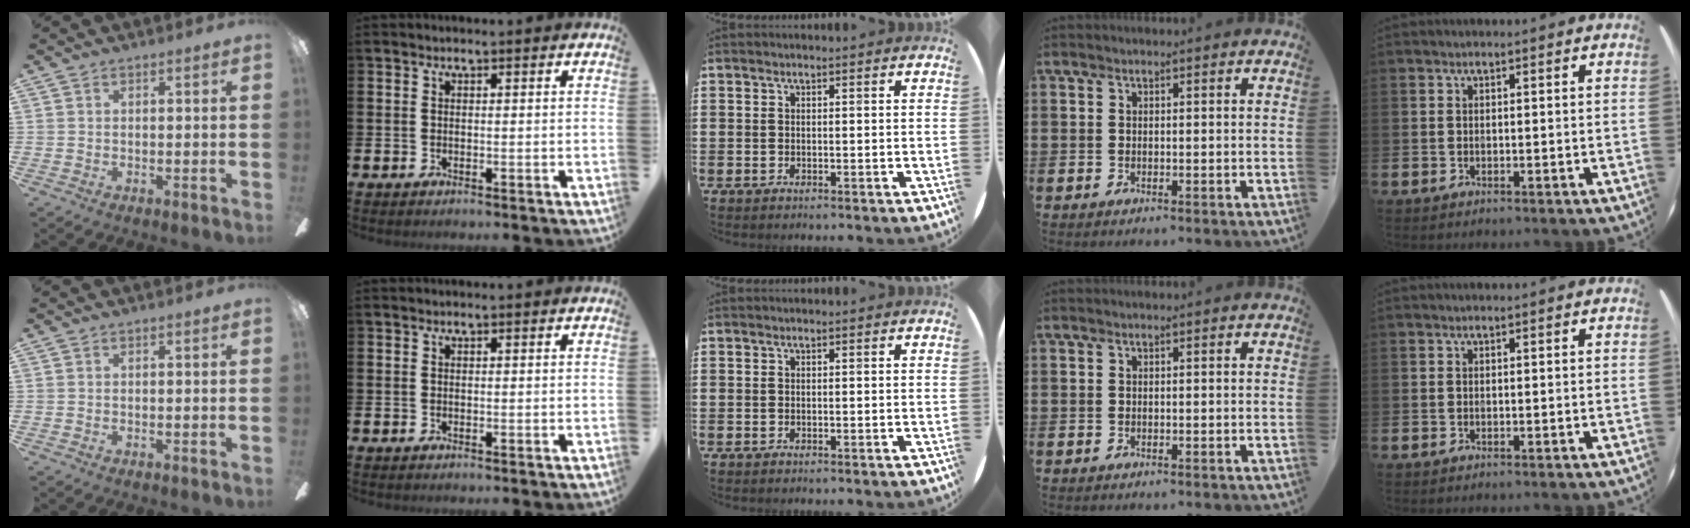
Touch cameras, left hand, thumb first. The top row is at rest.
{}